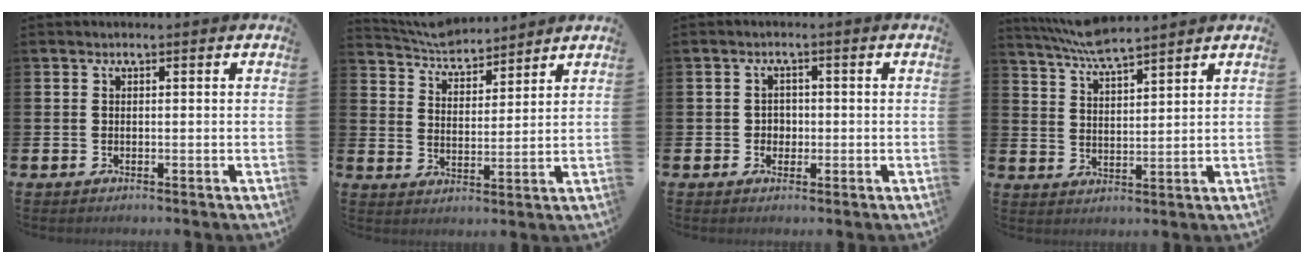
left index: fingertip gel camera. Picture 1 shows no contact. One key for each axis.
{"total": 5.3, "fx": 5.2, "fy": 1.1, "fz": 0.3, "tx": -0.031, "ty": -0.034, "tz": 0.093}
{"total": 1.8, "fx": -0.1, "fy": 1.8, "fz": 0.5, "tx": -0.004, "ty": 0.004, "tz": -0.007}
{"total": 5.9, "fx": 5.7, "fy": 0.2, "fz": 1.6, "tx": -0.051, "ty": -0.028, "tz": 0.104}